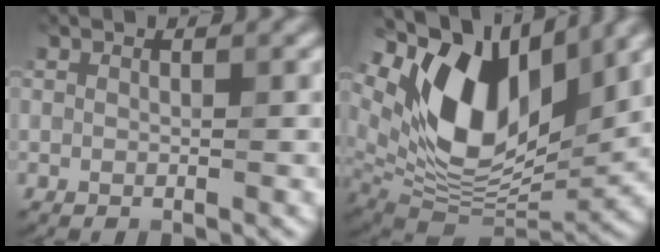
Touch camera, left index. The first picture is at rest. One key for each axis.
{"total": 14.3, "fx": 4.8, "fy": 8.1, "fz": 10.7, "tx": -0.190, "ty": 0.003, "tz": 0.088}